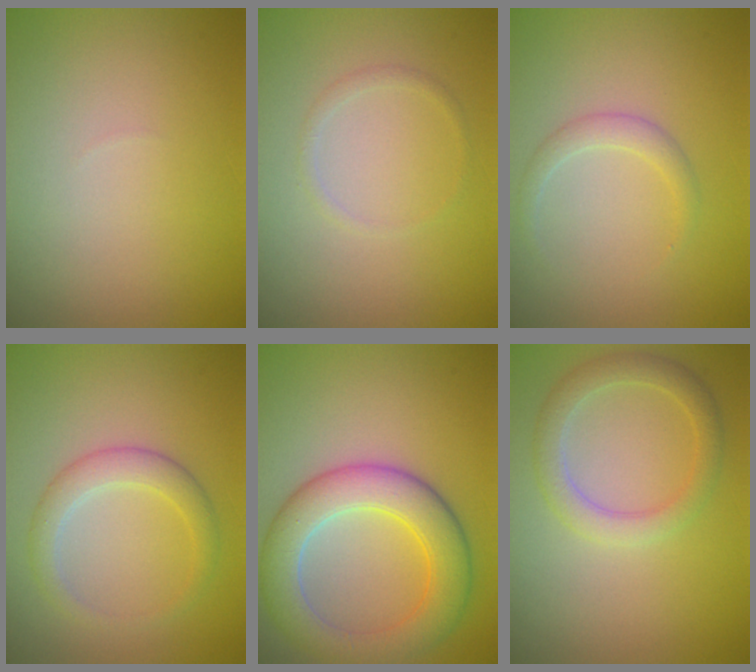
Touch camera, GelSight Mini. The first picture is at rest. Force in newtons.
{"total": 0.8, "press": 0.8, "slide": 0.1}
{"total": 1.4, "press": 1.4, "slide": 0.0}
{"total": 2.7, "press": 2.7, "slide": 0.1}
{"total": 6.6, "press": 6.6, "slide": 0.2}
{"total": 2.9, "press": 2.9, "slide": 0.1}